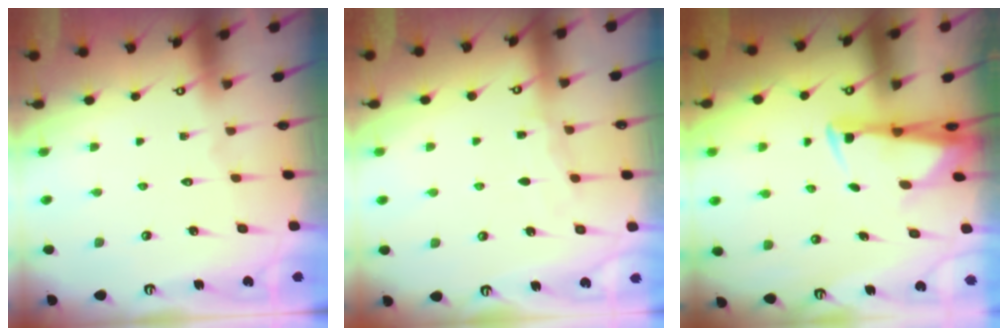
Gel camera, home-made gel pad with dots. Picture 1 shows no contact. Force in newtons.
{"total": 5.1, "press": 5.0, "slide": 0.7}
{"total": 3.1, "press": 2.9, "slide": 1.0}